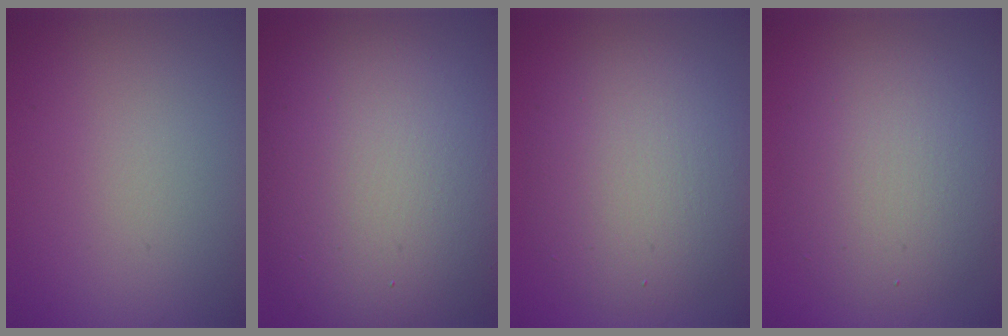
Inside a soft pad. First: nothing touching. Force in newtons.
{"total": 14.2, "press": 14.2, "slide": 0.7}
{"total": 7.0, "press": 7.0, "slide": 0.3}
{"total": 5.8, "press": 5.8, "slide": 0.2}